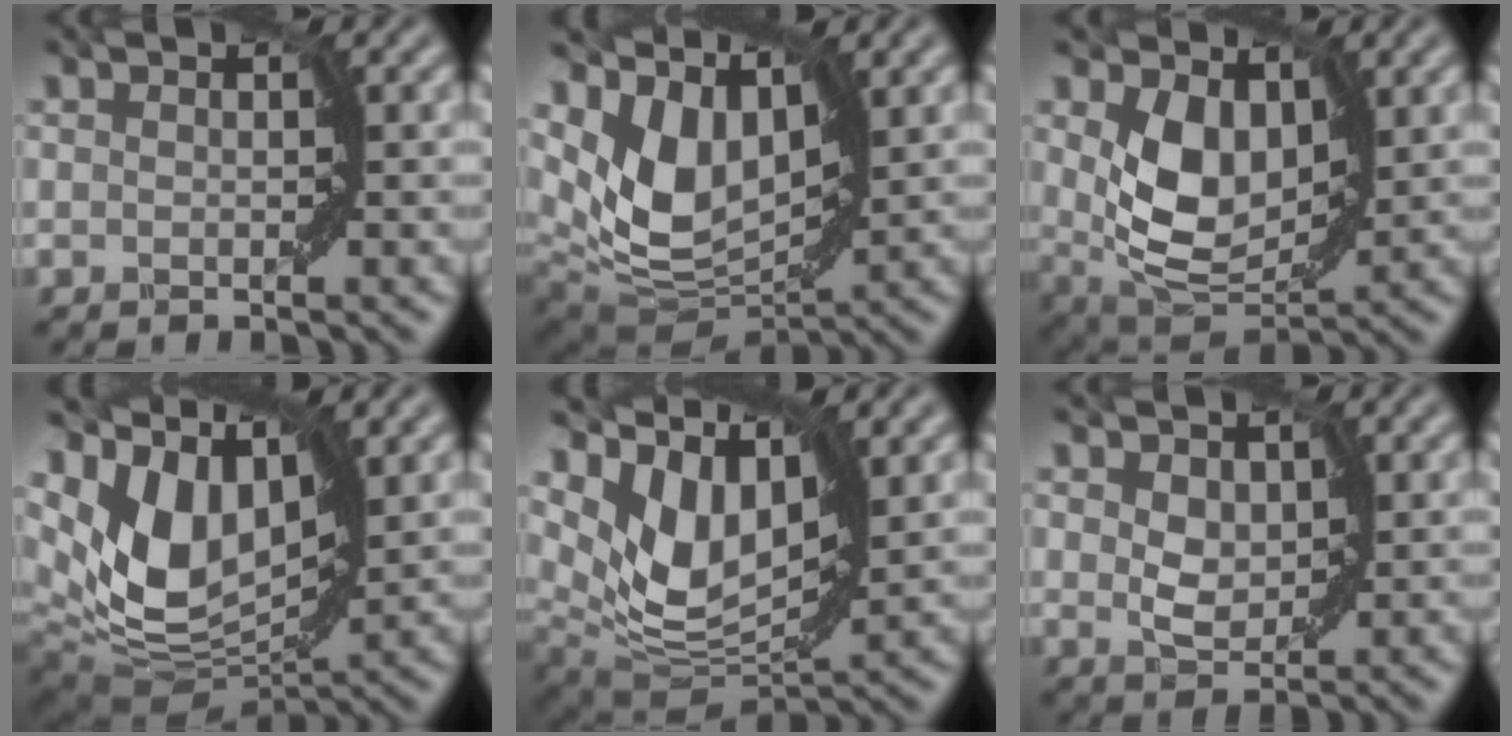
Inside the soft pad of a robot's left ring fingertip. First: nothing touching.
{"total": 6.7, "force": [3.1, 4.1, 4.4], "torque": [-0.096, -0.015, 0.056]}
{"total": 6.2, "force": [1.5, 4.1, 4.3], "torque": [-0.094, -0.018, 0.030]}
{"total": 8.7, "force": [3.9, 5.1, 5.9], "torque": [-0.127, -0.008, 0.073]}
{"total": 7.1, "force": [3.6, 3.8, 4.8], "torque": [-0.105, -0.012, 0.067]}
{"total": 2.5, "force": [0.6, 2.0, 1.4], "torque": [-0.035, -0.004, 0.010]}